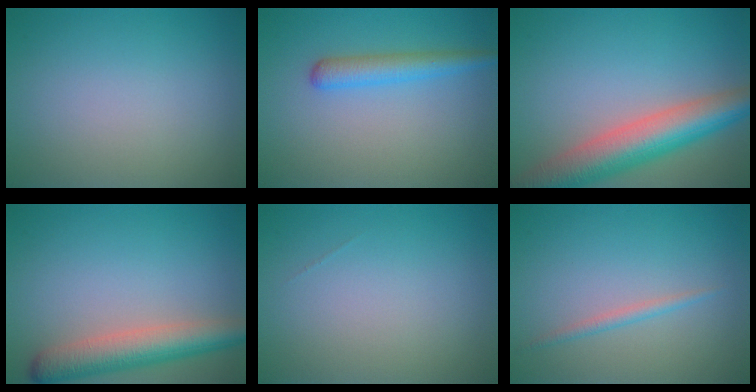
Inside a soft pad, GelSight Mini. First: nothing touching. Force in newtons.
{"total": 2.8, "press": 2.8, "slide": 0.1}
{"total": 8.1, "press": 8.1, "slide": 0.6}
{"total": 5.4, "press": 5.4, "slide": 0.1}
{"total": 0.0}
{"total": 1.1, "press": 1.1, "slide": 0.1}